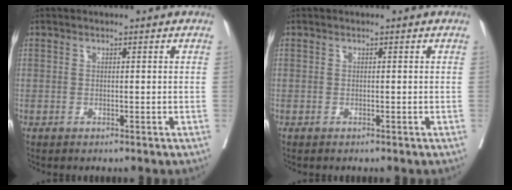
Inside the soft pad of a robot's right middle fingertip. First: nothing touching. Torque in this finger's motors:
{"motor_torque": [0.23, -0.74, -0.01, -0.01]}